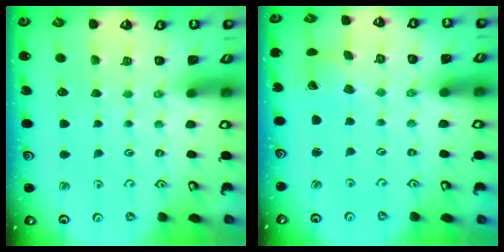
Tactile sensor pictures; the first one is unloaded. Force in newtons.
{"total": 1.5, "press": 1.5, "slide": 0.2}